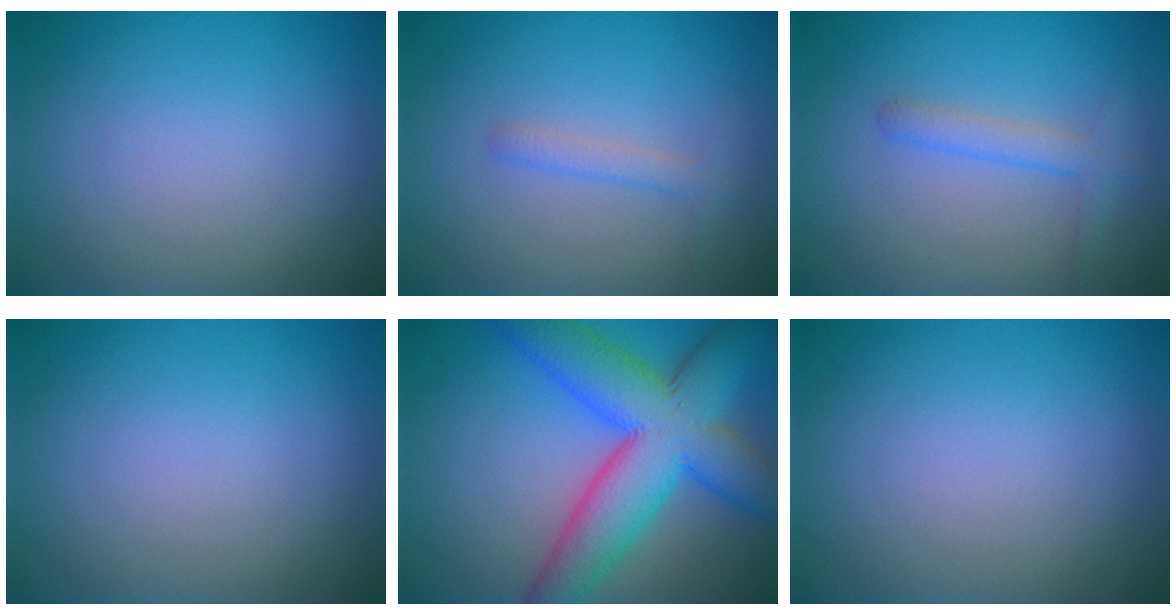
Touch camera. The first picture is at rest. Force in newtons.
{"total": 1.8, "press": 1.8, "slide": 0.2}
{"total": 2.1, "press": 2.1, "slide": 0.1}
{"total": 0.0}
{"total": 11.0, "press": 11.0, "slide": 0.4}
{"total": 0.0}